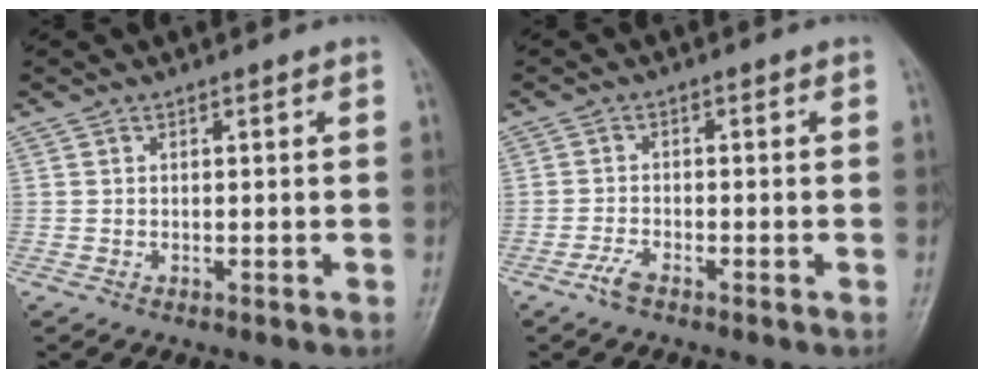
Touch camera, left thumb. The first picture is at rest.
{"total": 2.5, "force": [-1.8, 0.8, 1.5], "torque": [-0.037, 0.007, -0.039]}